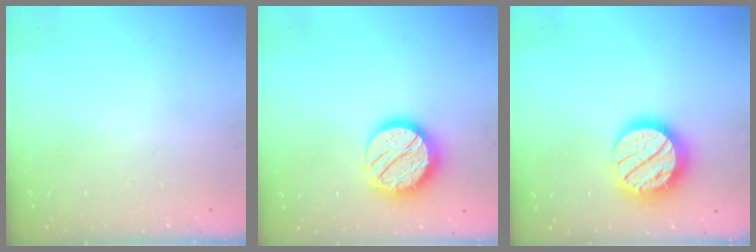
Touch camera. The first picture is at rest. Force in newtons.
{"total": 16.9, "press": 16.8, "slide": 1.4}
{"total": 19.1, "press": 19.1, "slide": 1.3}